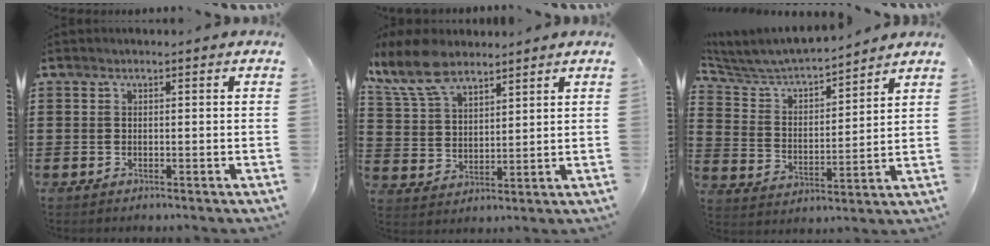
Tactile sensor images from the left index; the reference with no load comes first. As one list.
[{"total": 9.5, "force": [7.2, 3.7, 5.0], "torque": [-0.126, -0.012, 0.134]}, {"total": 5.2, "force": [5.0, 0.8, 1.2], "torque": [-0.051, -0.035, 0.077]}]